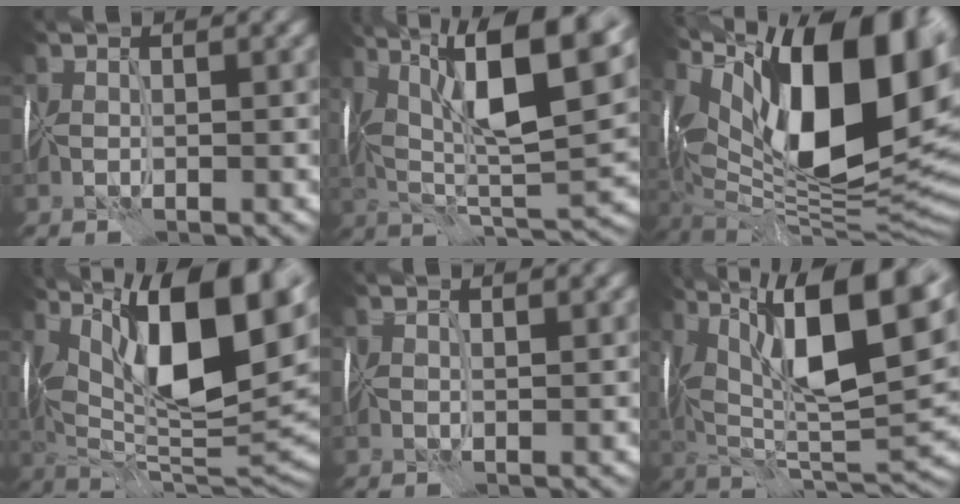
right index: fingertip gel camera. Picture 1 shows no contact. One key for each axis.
{"total": 12.3, "fx": 4.2, "fy": 4.5, "fz": 10.6, "tx": -0.184, "ty": 0.012, "tz": 0.069}
{"total": 17.1, "fx": 5.3, "fy": 7.8, "fz": 14.2, "tx": -0.204, "ty": 0.021, "tz": 0.084}
{"total": 15.6, "fx": 5.8, "fy": 6.9, "fz": 12.7, "tx": -0.201, "ty": 0.020, "tz": 0.095}
{"total": 1.2, "fx": 1.0, "fy": 0.2, "fz": 0.7, "tx": -0.003, "ty": 0.006, "tz": 0.015}
{"total": 14.0, "fx": 5.1, "fy": 5.8, "fz": 11.7, "tx": -0.199, "ty": 0.013, "tz": 0.083}